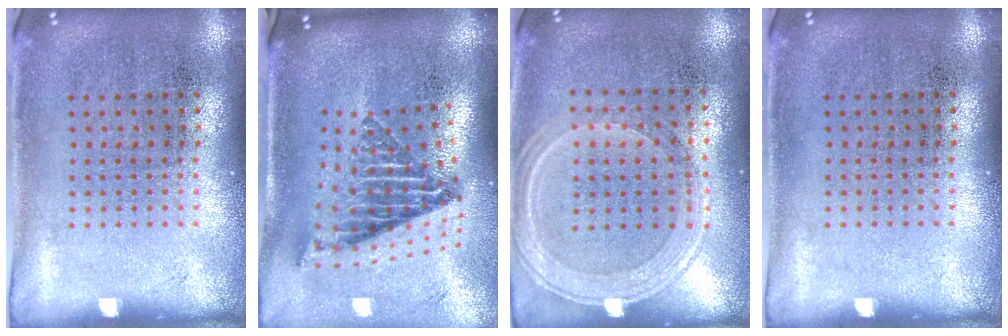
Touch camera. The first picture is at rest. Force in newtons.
{"total": 2.6, "press": 1.7, "slide": 1.9}
{"total": 1.2, "press": 1.1, "slide": 0.4}
{"total": 0.0}